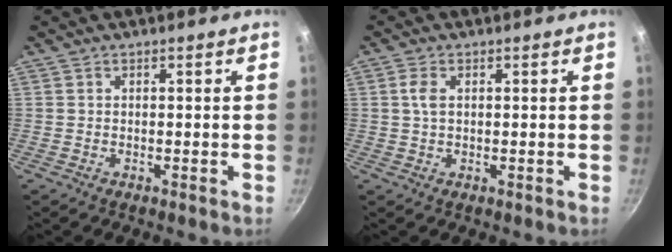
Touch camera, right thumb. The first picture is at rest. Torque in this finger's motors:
{"motor_torque": [0.19, 0.02, 0.39, -0.17, 0.12]}